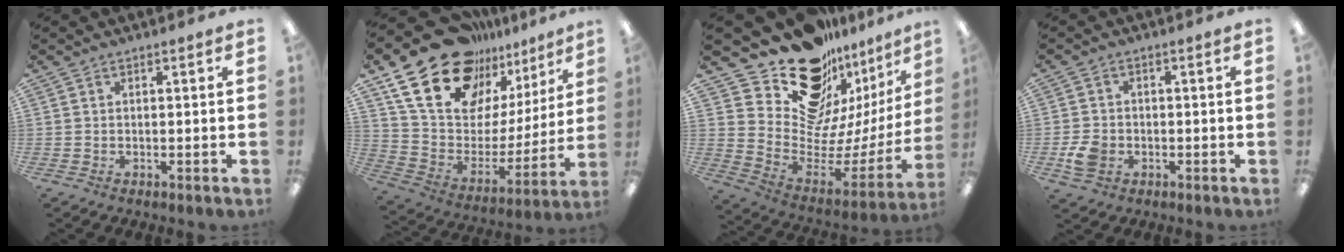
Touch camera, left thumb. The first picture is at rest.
{"total": 24.7, "force": [17.1, 13.9, 11.1], "torque": [-0.193, -0.112, 0.324]}
{"total": 23.0, "force": [17.7, 11.5, 9.0], "torque": [-0.135, -0.139, 0.331]}
{"total": 5.1, "force": [-1.6, 4.1, 2.6], "torque": [-0.036, 0.000, -0.030]}